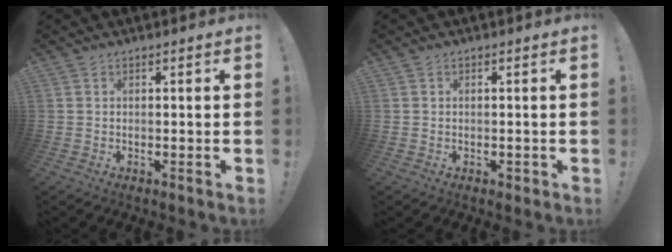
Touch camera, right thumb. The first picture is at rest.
{"total": 1.0, "force": [-0.3, 0.8, 0.6], "torque": [-0.013, 0.004, -0.003]}